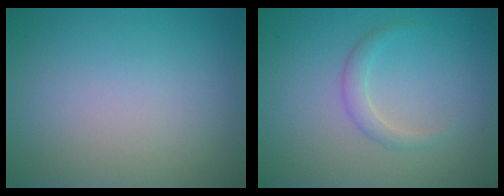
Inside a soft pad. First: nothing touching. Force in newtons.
{"total": 1.5, "press": 1.5, "slide": 0.1}